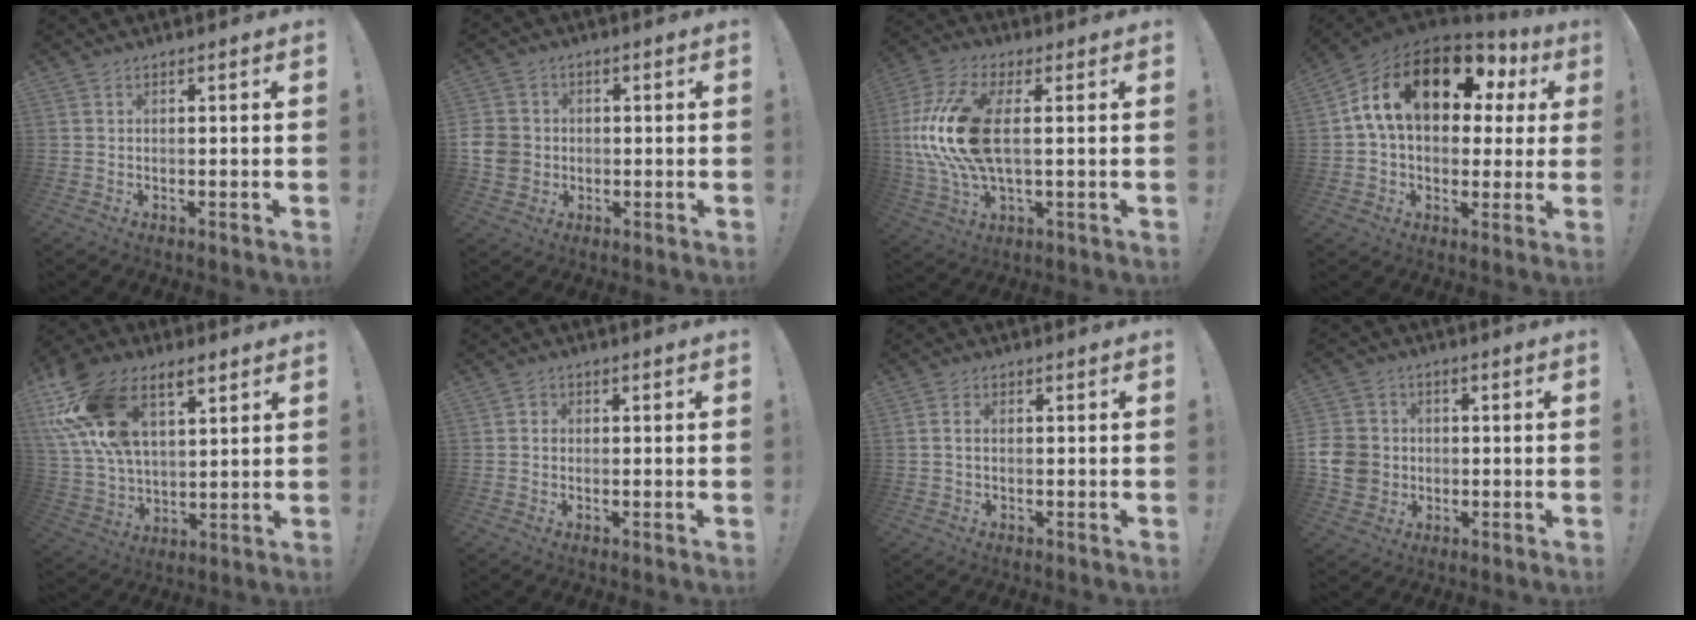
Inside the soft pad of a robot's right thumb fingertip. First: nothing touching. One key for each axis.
{"total": 7.5, "fx": -0.8, "fy": 6.7, "fz": 3.2, "tx": -0.068, "ty": 0.010, "tz": -0.012}
{"total": 19.5, "fx": 1.3, "fy": 8.8, "fz": 17.3, "tx": -0.345, "ty": -0.004, "tz": 0.029}
{"total": 19.9, "fx": 7.6, "fy": 11.0, "fz": 14.7, "tx": -0.251, "ty": -0.020, "tz": 0.131}
{"total": 20.6, "fx": 10.3, "fy": 12.1, "fz": 13.1, "tx": -0.254, "ty": -0.041, "tz": 0.189}
{"total": 1.3, "fx": -0.4, "fy": 1.1, "fz": 0.5, "tx": -0.011, "ty": 0.004, "tz": -0.006}
{"total": 1.1, "fx": -0.2, "fy": 0.6, "fz": 1.0, "tx": -0.026, "ty": 0.005, "tz": -0.002}
{"total": 10.1, "fx": -1.1, "fy": 9.1, "fz": 4.3, "tx": -0.083, "ty": 0.015, "tz": -0.016}